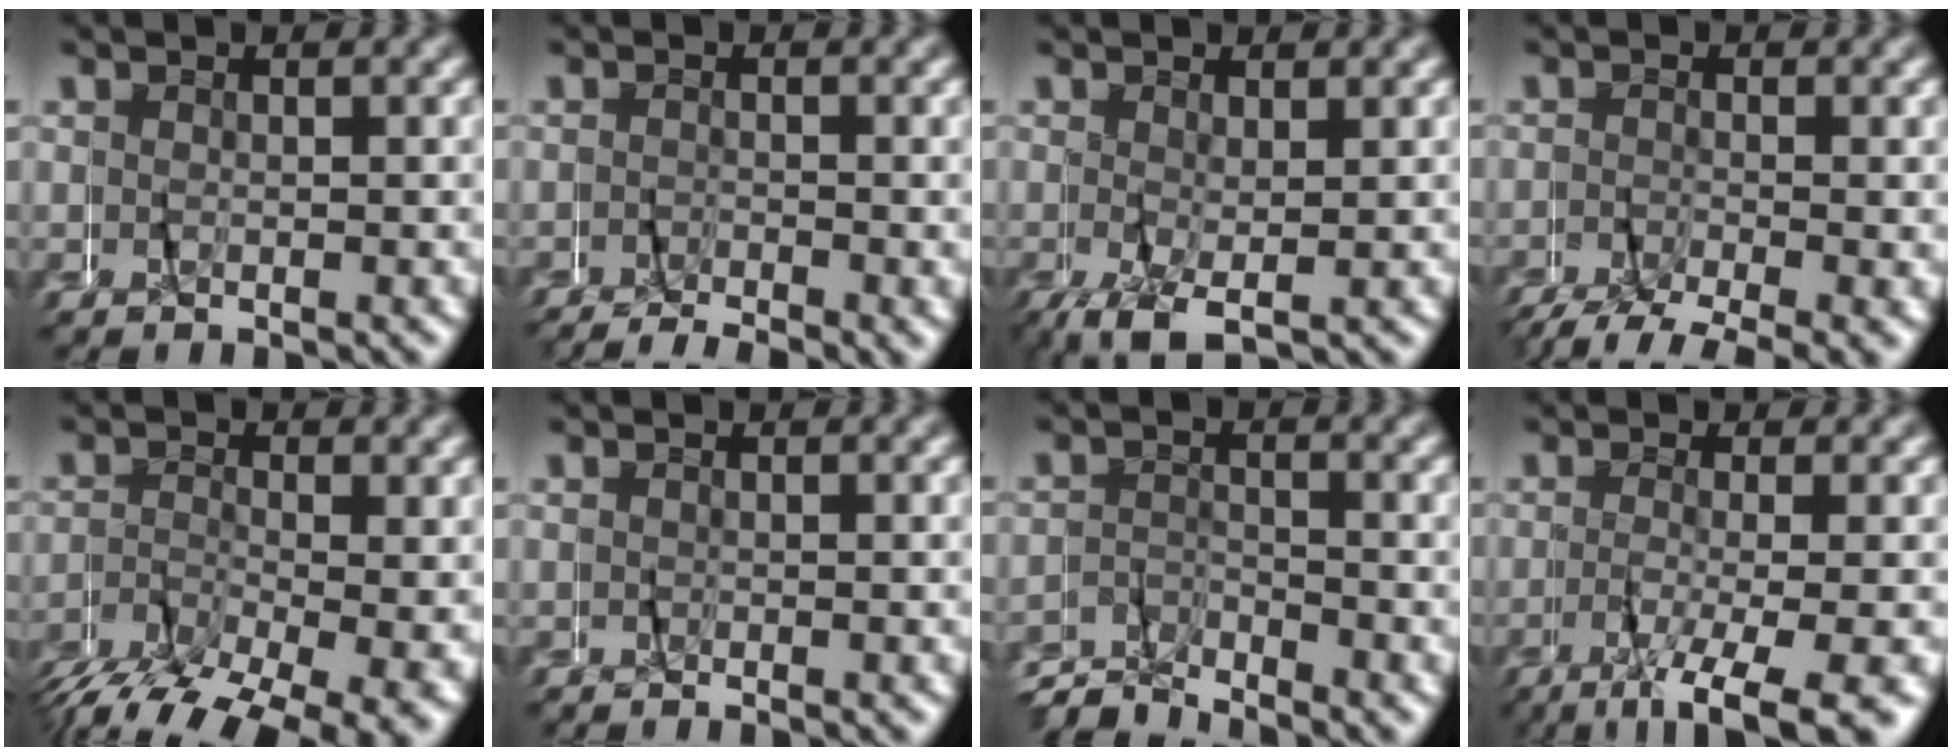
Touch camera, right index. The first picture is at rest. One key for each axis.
{"total": 3.2, "fx": -2.6, "fy": 1.2, "fz": 1.3, "tx": -0.017, "ty": -0.006, "tz": -0.045}
{"total": 3.4, "fx": -1.8, "fy": 0.9, "fz": 2.7, "tx": -0.049, "ty": -0.016, "tz": -0.016}
{"total": 5.2, "fx": -4.2, "fy": 1.6, "fz": 2.6, "tx": -0.045, "ty": -0.016, "tz": -0.062}
{"total": 7.2, "fx": -5.6, "fy": 2.0, "fz": 4.0, "tx": -0.071, "ty": -0.024, "tz": -0.082}
{"total": 0.8, "fx": 0.2, "fy": 0.6, "fz": 0.5, "tx": -0.011, "ty": 0.009, "tz": -0.003}
{"total": 3.9, "fx": -3.8, "fy": -0.5, "fz": -1.0, "tx": 0.024, "ty": 0.001, "tz": -0.075}
{"total": 6.1, "fx": -4.8, "fy": 0.1, "fz": 3.8, "tx": -0.059, "ty": -0.016, "tz": -0.069}